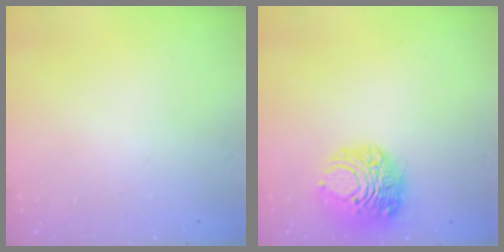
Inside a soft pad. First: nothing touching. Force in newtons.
{"total": 11.2, "press": 11.1, "slide": 0.6}